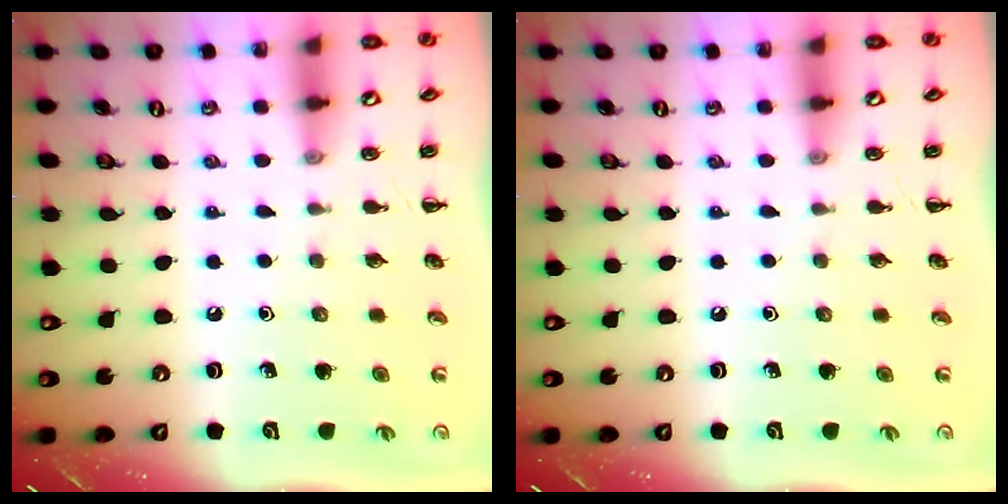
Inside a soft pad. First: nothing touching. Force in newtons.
{"total": 0.0}